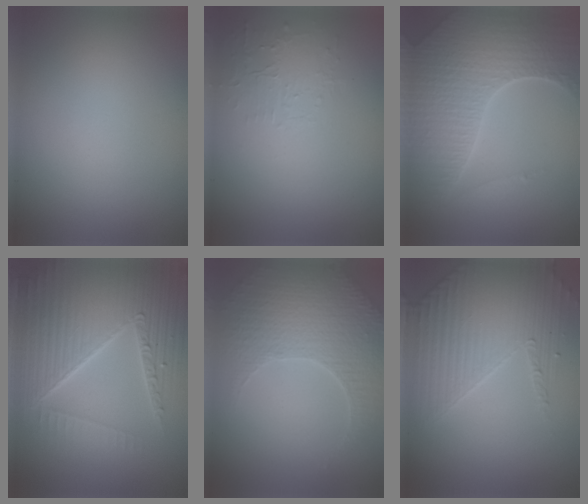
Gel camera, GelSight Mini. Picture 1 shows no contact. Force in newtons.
{"total": 1.5, "press": 0.1, "slide": 1.5}
{"total": 7.2, "press": 5.2, "slide": 4.9}
{"total": 8.5, "press": 5.9, "slide": 6.1}
{"total": 5.1, "press": 3.7, "slide": 3.5}
{"total": 3.8, "press": 3.6, "slide": 1.1}